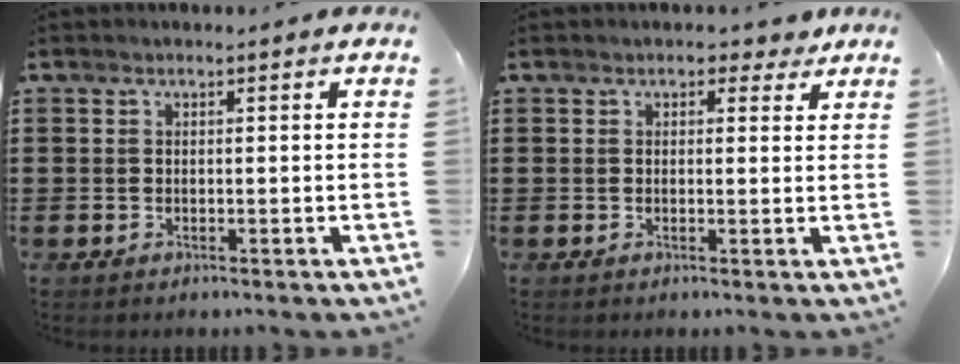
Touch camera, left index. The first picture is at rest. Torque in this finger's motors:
{"motor_torque": [0.55, -0.02, 0.08, 0.03]}